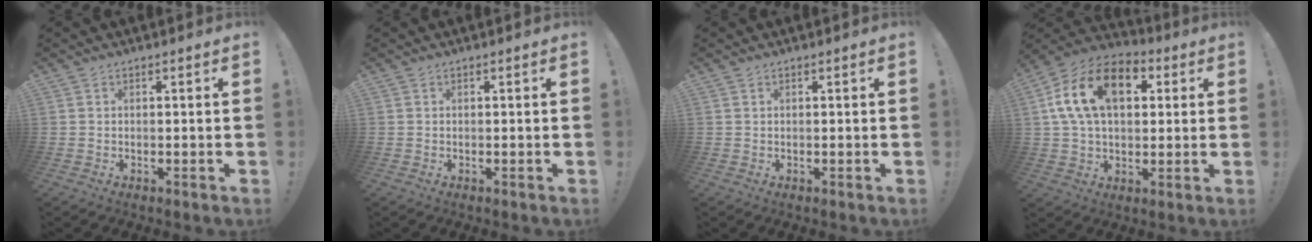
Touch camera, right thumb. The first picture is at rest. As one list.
[{"total": 0.0}, {"total": 0.0}, {"total": 18.5, "force": [5.6, 11.7, 13.2], "torque": [-0.242, -0.002, 0.097]}]